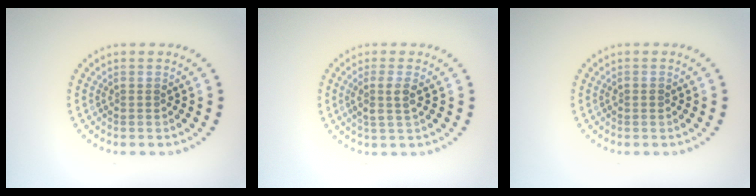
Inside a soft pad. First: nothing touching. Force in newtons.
{"total": 2.1, "press": 1.8, "slide": 0.9}
{"total": 0.8, "press": 0.8, "slide": 0.0}